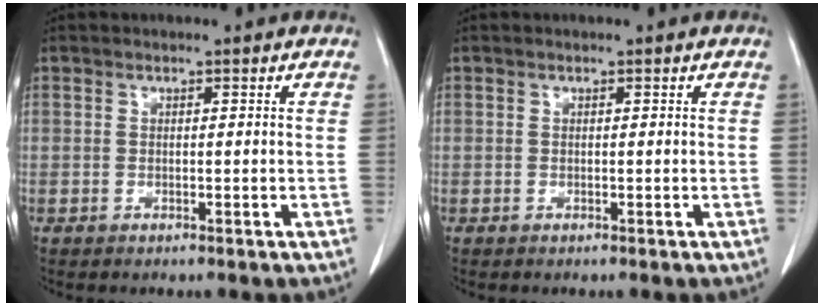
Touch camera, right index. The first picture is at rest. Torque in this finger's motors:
{"motor_torque": [0.00, 0.00, 0.00, 0.00]}